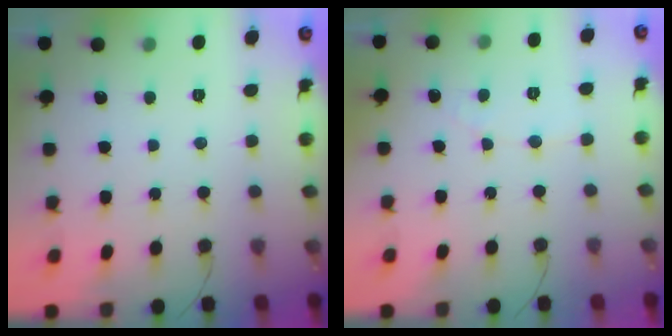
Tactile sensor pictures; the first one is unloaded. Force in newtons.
{"total": 3.4, "press": 3.4, "slide": 0.4}